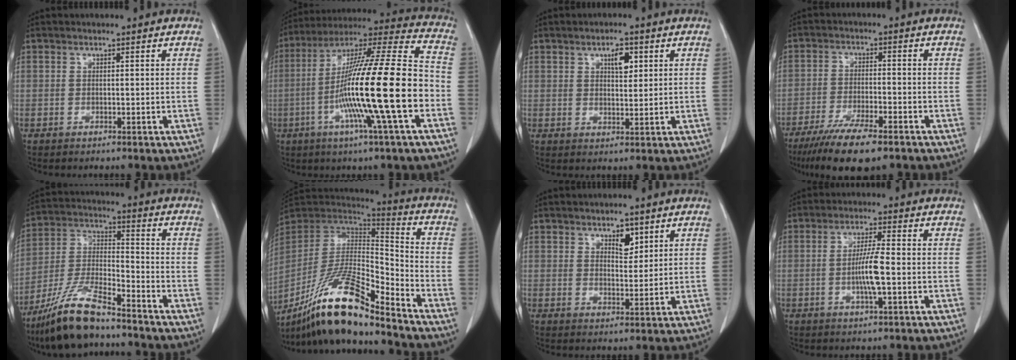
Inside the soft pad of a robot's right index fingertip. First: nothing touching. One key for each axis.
{"total": 22.3, "fx": -5.9, "fy": 0.0, "fz": 21.5, "tx": -0.380, "ty": -0.012, "tz": -0.115}
{"total": 3.5, "fx": 1.5, "fy": 1.5, "fz": 2.8, "tx": -0.044, "ty": 0.000, "tz": 0.025}
{"total": 11.2, "fx": -8.2, "fy": 1.8, "fz": 7.4, "tx": -0.123, "ty": -0.025, "tz": -0.132}
{"total": 13.1, "fx": -10.3, "fy": 2.1, "fz": 7.9, "tx": -0.167, "ty": -0.015, "tz": -0.192}
{"total": 18.2, "fx": -14.1, "fy": 1.7, "fz": 11.4, "tx": -0.234, "ty": -0.003, "tz": -0.260}
{"total": 3.2, "fx": 1.9, "fy": 1.5, "fz": 2.0, "tx": -0.029, "ty": -0.005, "tz": 0.034}
{"total": 5.7, "fx": -1.1, "fy": 0.1, "fz": 5.6, "tx": -0.109, "ty": -0.004, "tz": -0.022}